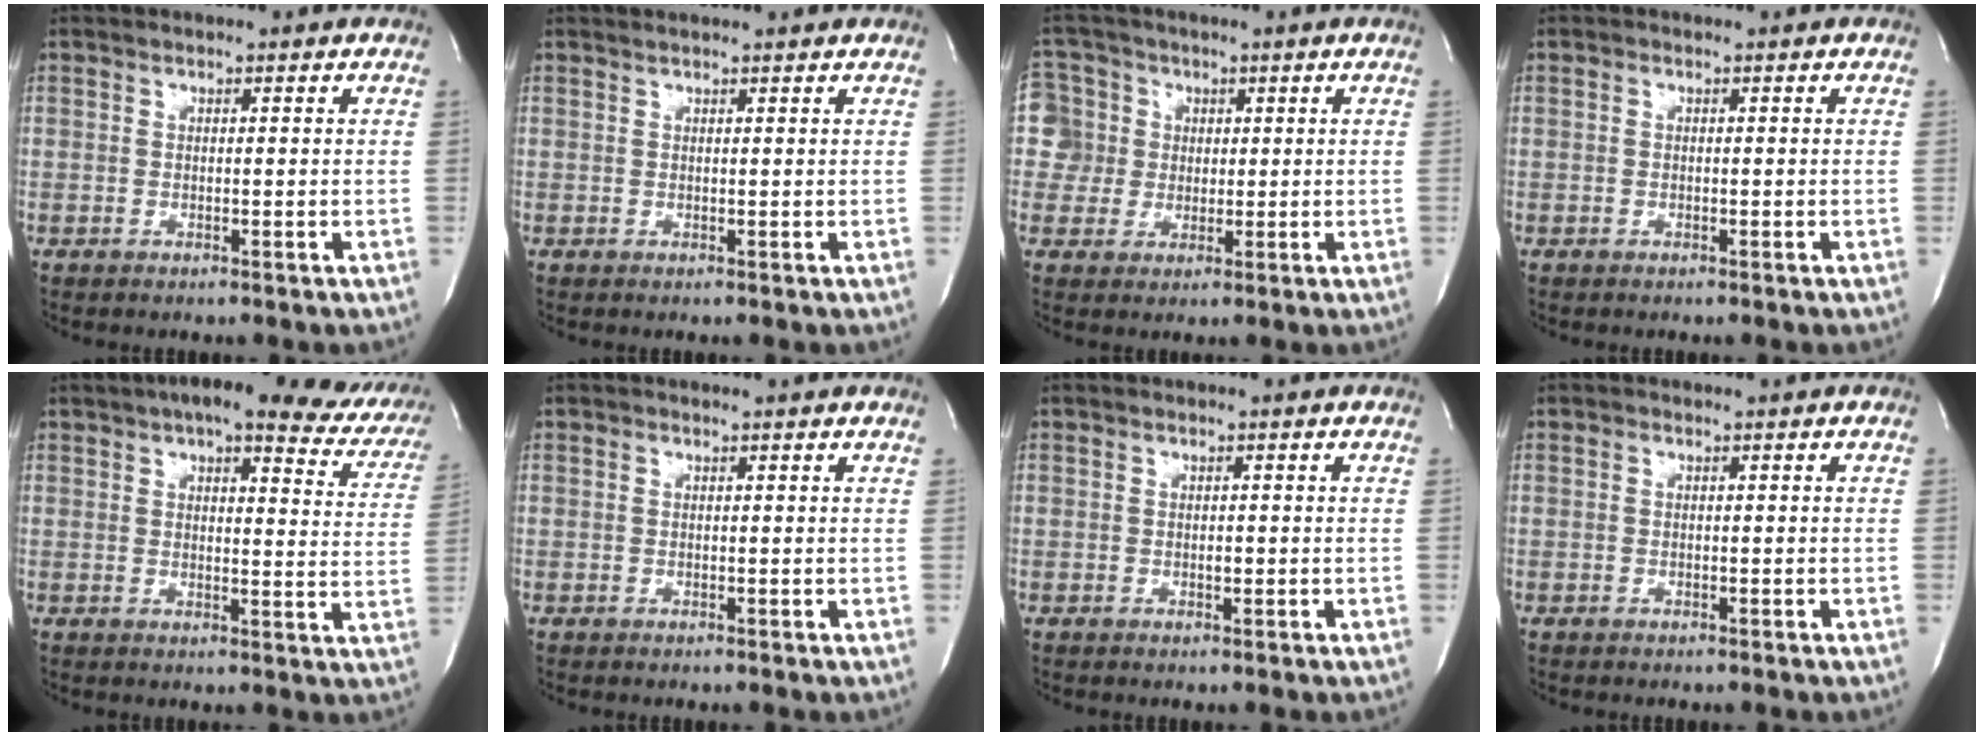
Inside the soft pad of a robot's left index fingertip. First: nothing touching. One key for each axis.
{"total": 2.3, "fx": 2.2, "fy": -0.4, "fz": 0.7, "tx": -0.015, "ty": 0.011, "tz": 0.029}
{"total": 7.4, "fx": 1.2, "fy": 7.3, "fz": -0.6, "tx": 0.017, "ty": 0.023, "tz": 0.031}
{"total": 0.0}
{"total": 21.7, "fx": 16.8, "fy": 5.8, "fz": 12.5, "tx": -0.155, "ty": 0.007, "tz": 0.179}
{"total": 0.7, "fx": 0.6, "fy": -0.1, "fz": 0.4, "tx": -0.015, "ty": 0.002, "tz": 0.007}
{"total": 0.8, "fx": -0.4, "fy": 0.4, "fz": 0.6, "tx": -0.008, "ty": -0.004, "tz": -0.007}
{"total": 0.0}